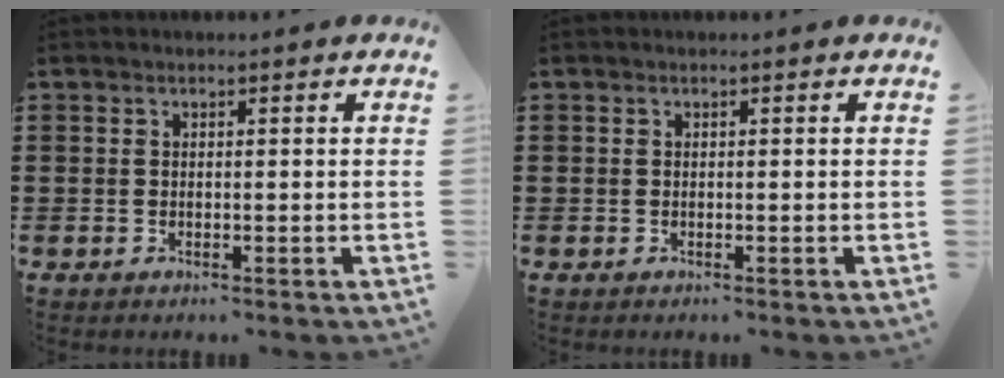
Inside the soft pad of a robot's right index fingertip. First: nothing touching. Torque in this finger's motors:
{"motor_torque": [0.00, 2.14, 0.06, -0.04]}